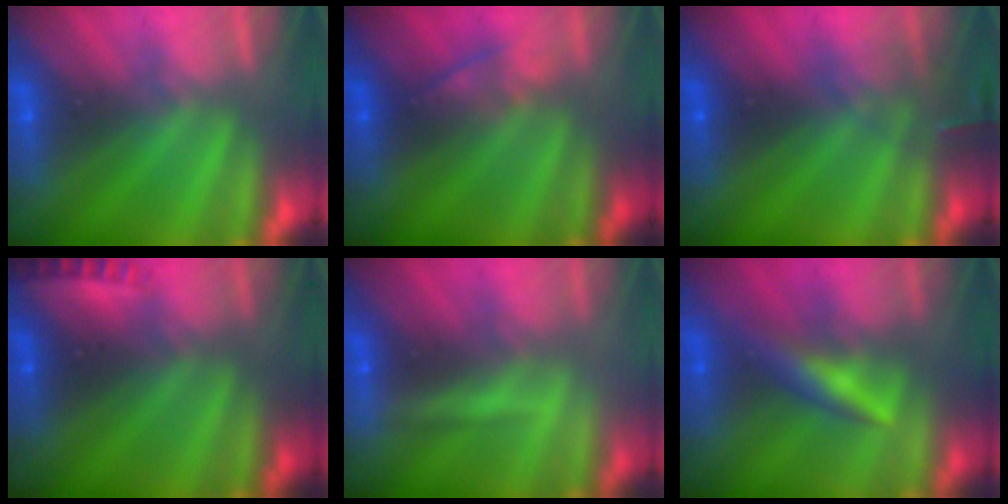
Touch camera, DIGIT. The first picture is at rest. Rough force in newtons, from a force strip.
{"total": 2.4}
{"total": 3.0}
{"total": 2.3}
{"total": 2.0}
{"total": 2.4}